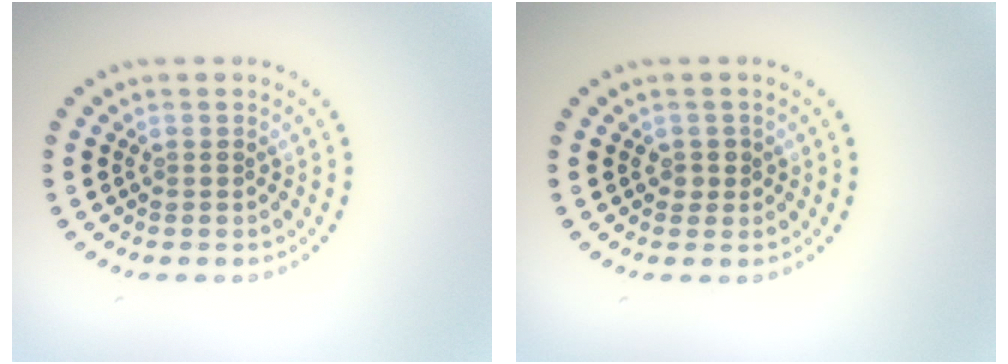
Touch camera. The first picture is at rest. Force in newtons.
{"total": 0.8, "press": 0.8, "slide": 0.3}